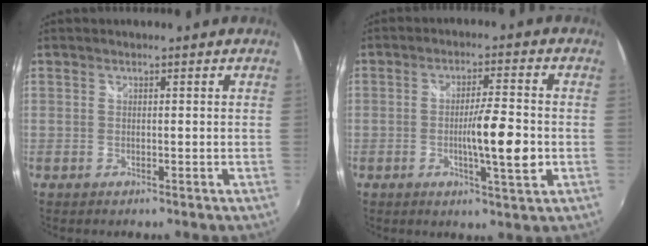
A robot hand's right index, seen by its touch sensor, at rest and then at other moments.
{"total": 8.1, "force": [-1.7, 0.5, 7.9], "torque": [-0.129, -0.011, -0.026]}